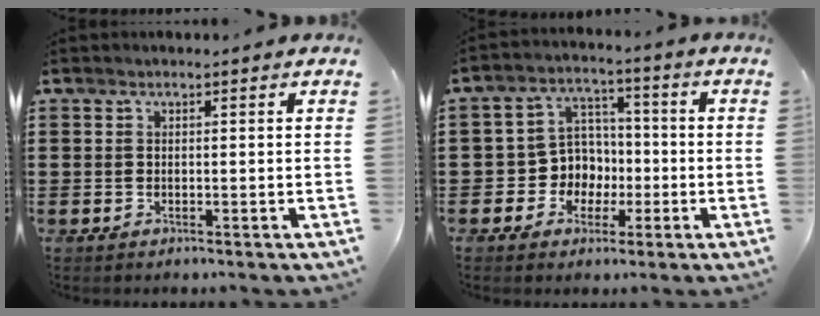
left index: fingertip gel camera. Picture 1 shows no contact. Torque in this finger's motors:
{"motor_torque": [0.54, 0.38, 0.21, 0.02]}